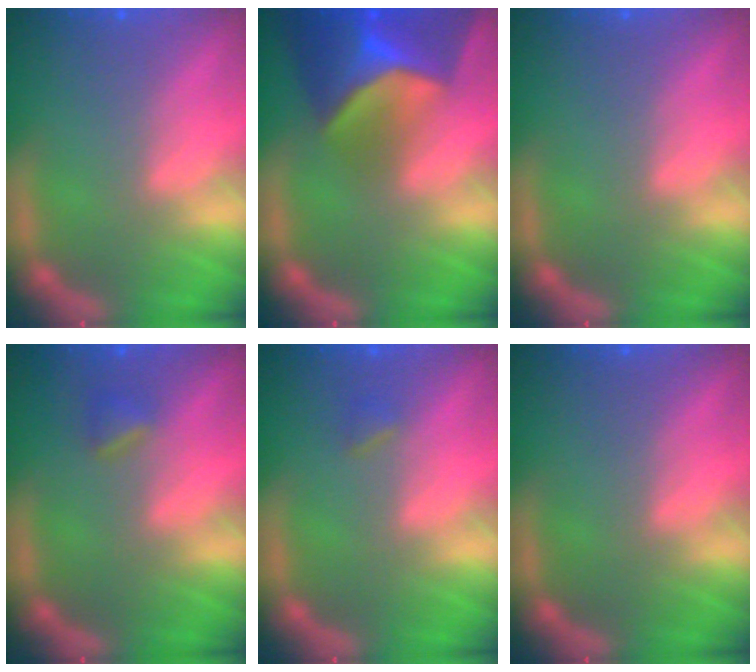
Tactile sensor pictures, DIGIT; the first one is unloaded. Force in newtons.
{"total": 9.9}
{"total": 0.0}
{"total": 1.4}
{"total": 0.9}
{"total": 0.0}